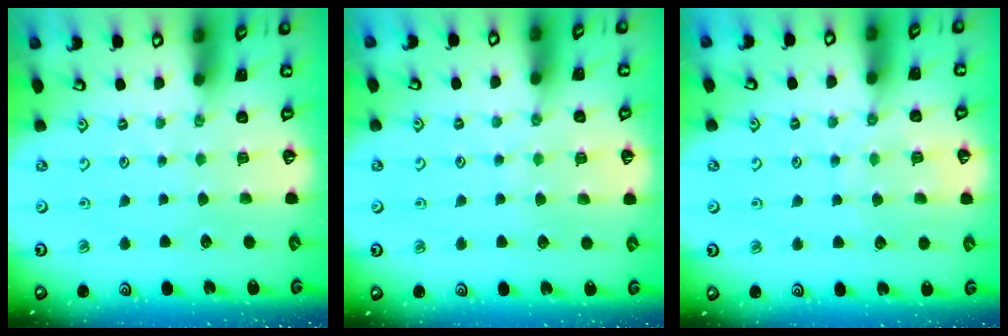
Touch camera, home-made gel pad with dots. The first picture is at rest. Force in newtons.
{"total": 5.6, "press": 5.6, "slide": 0.7}
{"total": 6.7, "press": 6.6, "slide": 0.6}